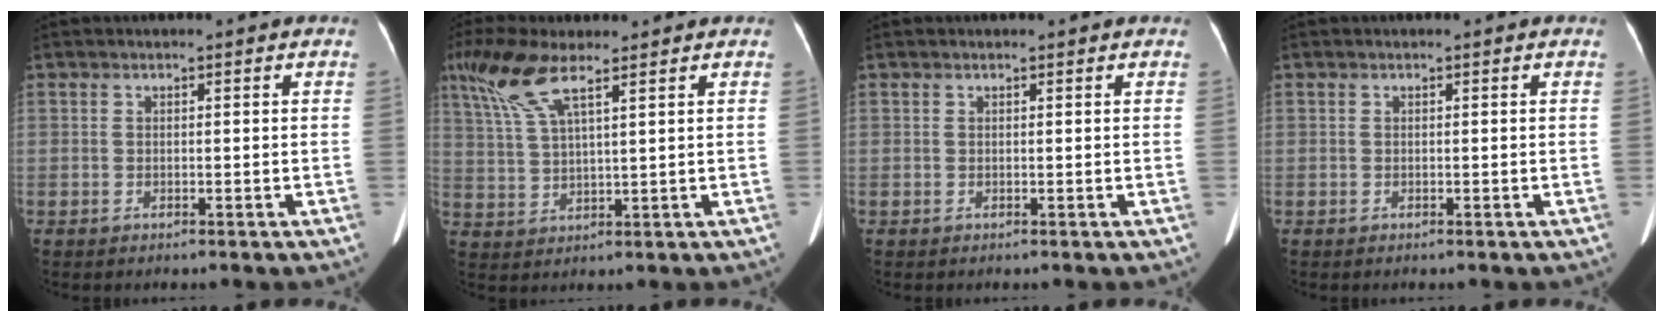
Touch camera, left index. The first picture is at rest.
{"total": 7.7, "force": [4.8, 1.1, 5.9], "torque": [-0.132, 0.010, 0.103]}
{"total": 1.1, "force": [1.0, 0.2, 0.3], "torque": [-0.009, 0.004, 0.012]}
{"total": 0.0}